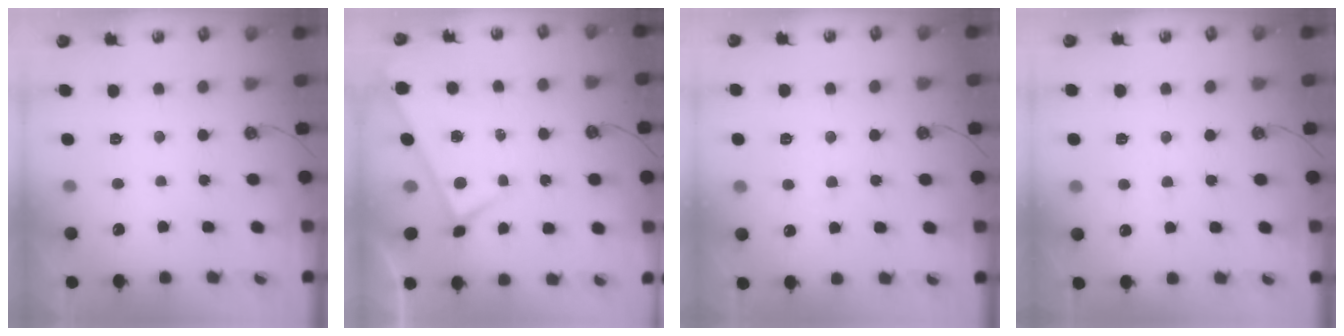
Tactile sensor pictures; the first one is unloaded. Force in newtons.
{"total": 0.0}
{"total": 0.9, "press": 0.8, "slide": 0.5}
{"total": 1.5, "press": 1.5, "slide": 0.3}